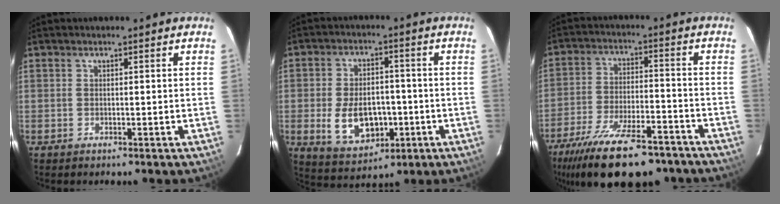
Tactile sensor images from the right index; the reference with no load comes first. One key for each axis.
{"total": 11.4, "fx": -2.8, "fy": 7.3, "fz": 8.3, "tx": -0.175, "ty": -0.005, "tz": -0.028}
{"total": 22.8, "fx": -17.4, "fy": 7.3, "fz": 12.7, "tx": -0.248, "ty": -0.039, "tz": -0.261}